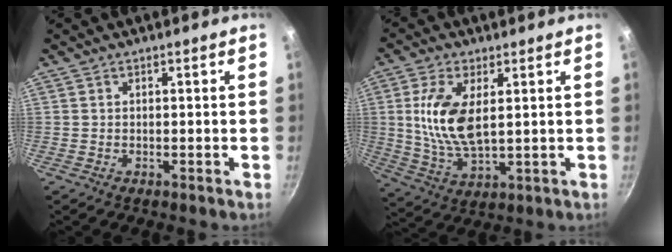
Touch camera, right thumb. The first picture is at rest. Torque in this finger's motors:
{"motor_torque": [0.75, 0.68, 1.25, -0.13, 0.26]}